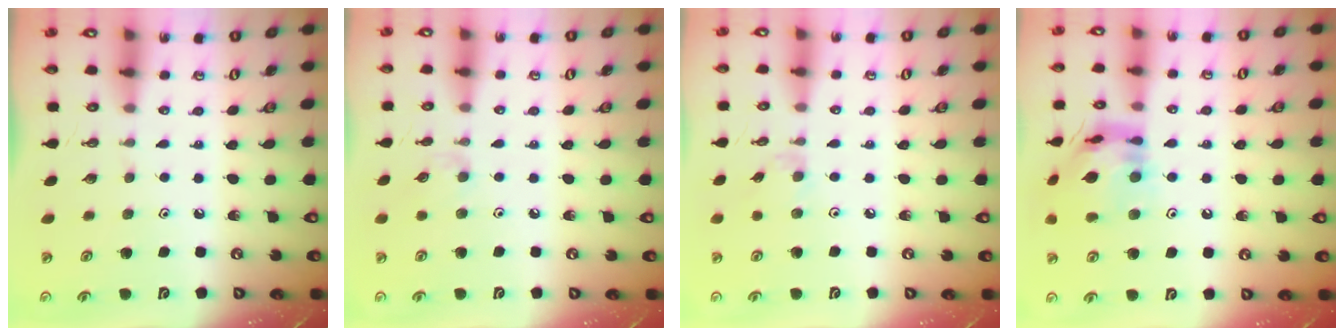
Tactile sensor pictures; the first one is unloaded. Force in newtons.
{"total": 3.0, "press": 3.0, "slide": 0.5}
{"total": 3.0, "press": 3.0, "slide": 0.5}
{"total": 15.4, "press": 15.3, "slide": 1.8}